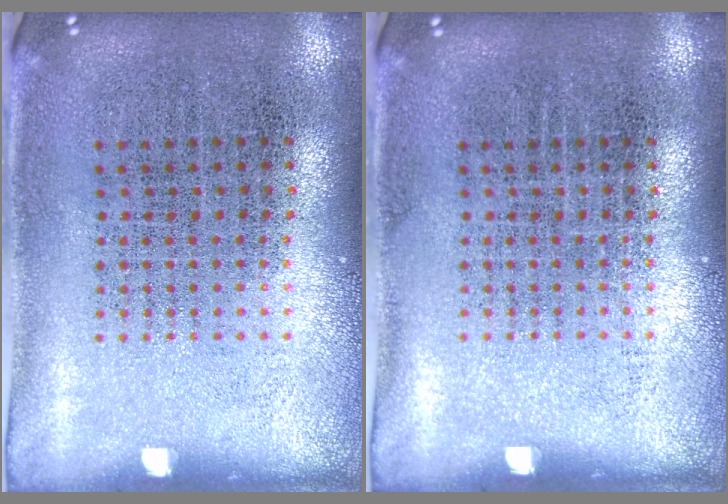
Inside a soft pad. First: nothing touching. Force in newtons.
{"total": 0.0}